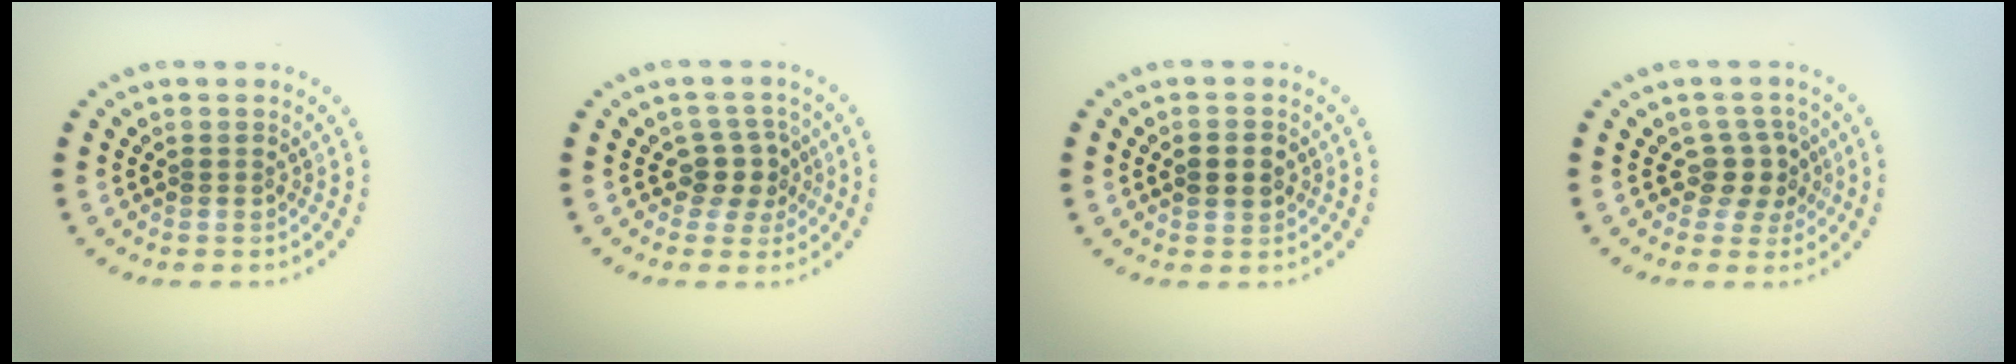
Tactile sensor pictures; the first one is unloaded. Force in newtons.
{"total": 2.6, "press": 2.0, "slide": 1.7}
{"total": 2.7, "press": 2.7, "slide": 0.2}
{"total": 2.7, "press": 2.1, "slide": 1.6}